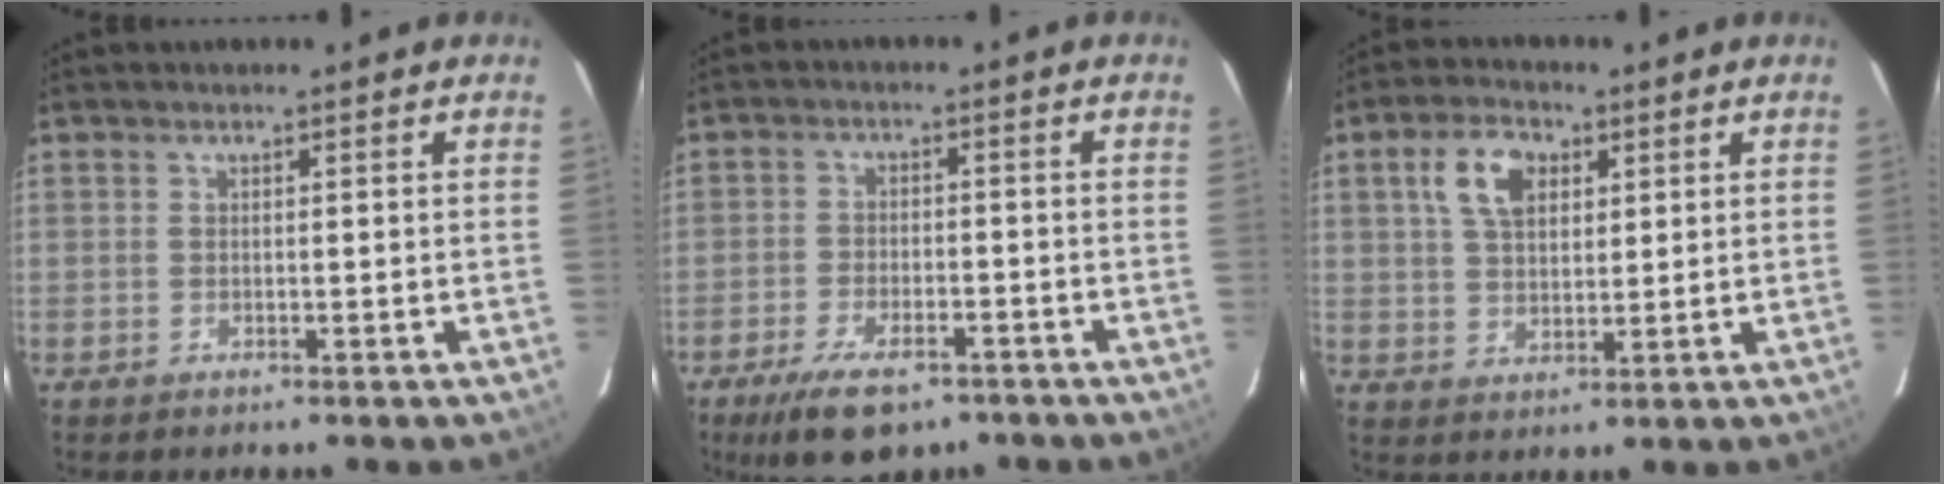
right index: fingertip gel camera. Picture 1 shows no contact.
{"total": 10.9, "force": [-7.6, 4.5, 6.5], "torque": [-0.147, -0.018, -0.122]}
{"total": 7.5, "force": [3.0, 4.5, 5.2], "torque": [-0.099, 0.023, 0.056]}